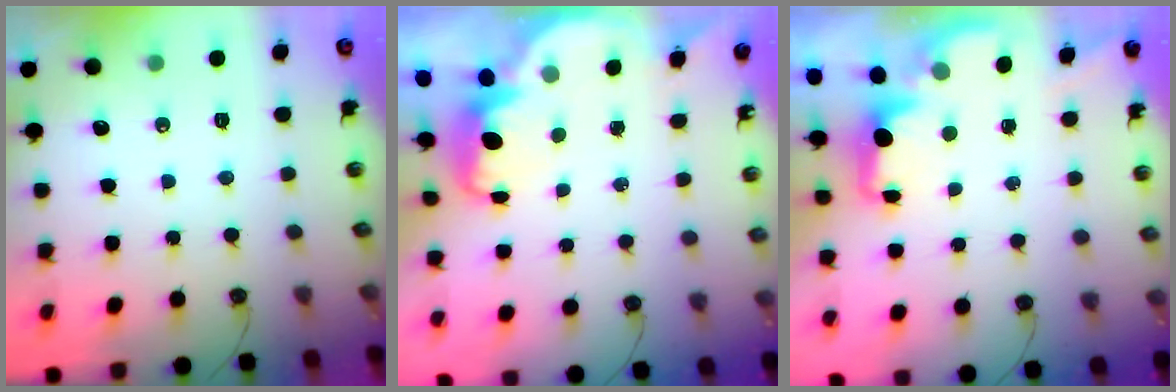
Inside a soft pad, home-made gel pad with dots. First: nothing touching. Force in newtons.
{"total": 2.4, "press": 2.4, "slide": 0.6}
{"total": 1.9, "press": 1.7, "slide": 0.8}